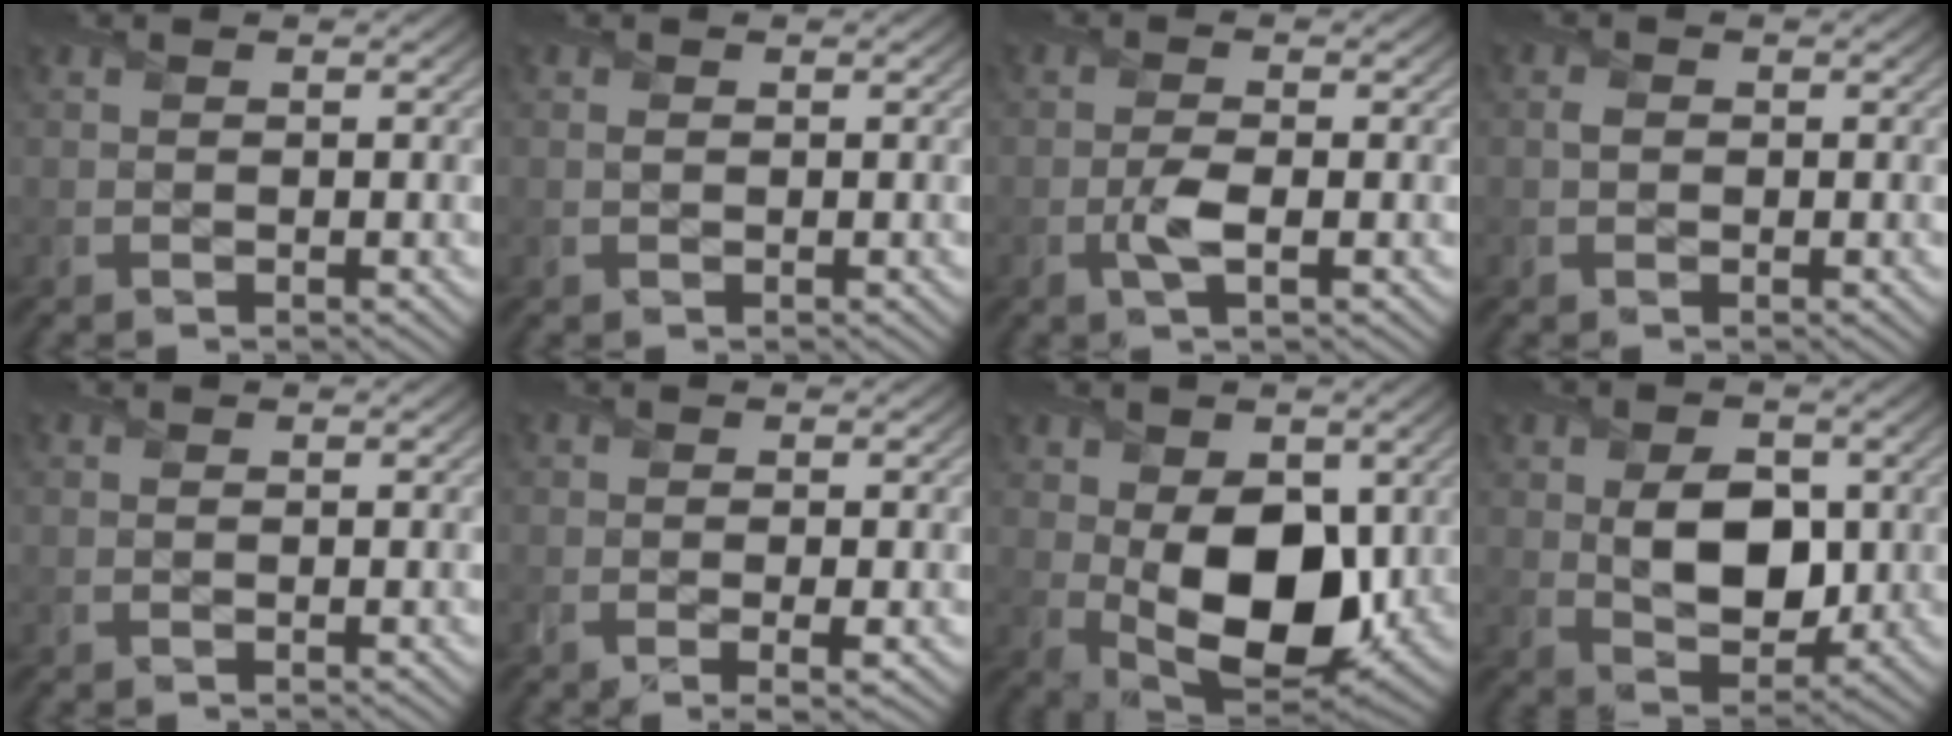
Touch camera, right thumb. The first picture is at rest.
{"total": 0.0}
{"total": 2.1, "force": [-0.6, 0.8, 1.8], "torque": [-0.042, -0.001, -0.017]}
{"total": 0.7, "force": [0.2, 0.6, -0.2], "torque": [0.006, -0.001, 0.000]}
{"total": 0.0}
{"total": 1.6, "force": [-0.5, 0.3, 1.5], "torque": [-0.026, -0.006, -0.009]}
{"total": 12.1, "force": [0.2, 7.7, 9.4], "torque": [-0.172, -0.019, 0.012]}
{"total": 7.4, "force": [0.5, 5.0, 5.4], "torque": [-0.096, -0.010, 0.010]}